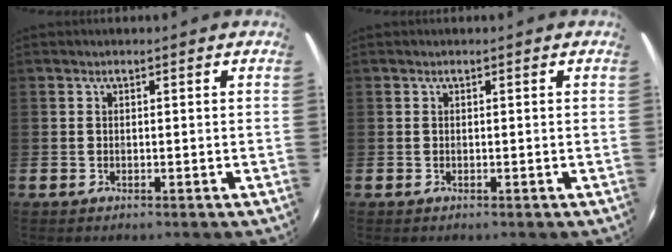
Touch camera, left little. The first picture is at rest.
{"total": 0.0}